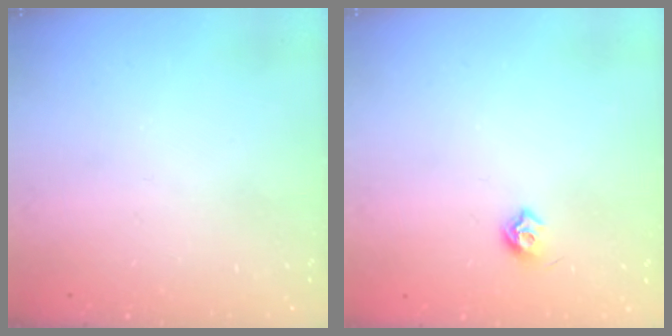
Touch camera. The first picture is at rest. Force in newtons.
{"total": 6.0, "press": 5.9, "slide": 1.0}